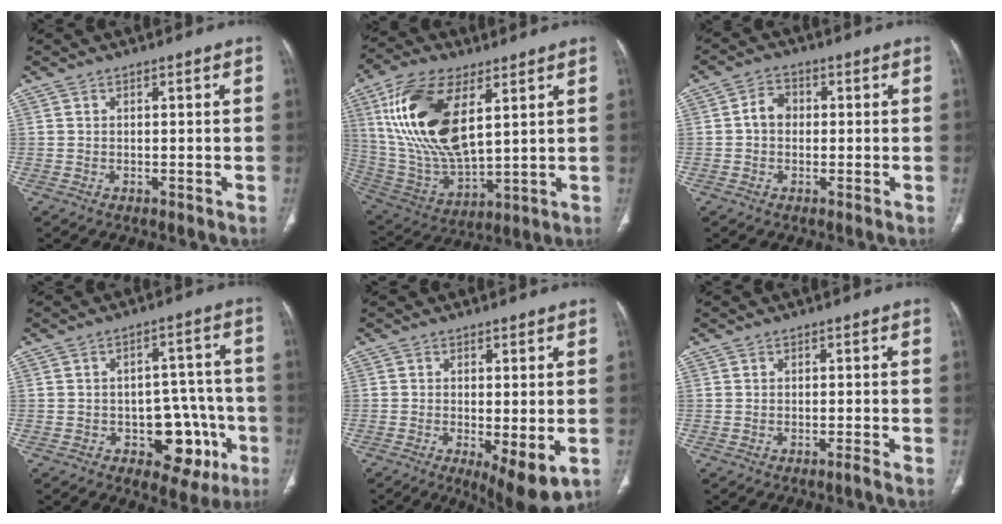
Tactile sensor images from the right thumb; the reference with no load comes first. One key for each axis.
{"total": 20.9, "fx": 7.1, "fy": 9.7, "fz": 17.0, "tx": -0.334, "ty": -0.031, "tz": 0.141}
{"total": 4.0, "fx": 0.1, "fy": 3.2, "fz": 2.3, "tx": -0.030, "ty": 0.014, "tz": -0.007}
{"total": 11.6, "fx": -4.2, "fy": 7.3, "fz": 8.1, "tx": -0.058, "ty": 0.035, "tz": -0.047}
{"total": 8.1, "fx": -2.2, "fy": 2.7, "fz": 7.3, "tx": -0.111, "ty": -0.023, "tz": -0.029}
{"total": 0.7, "fx": -0.5, "fy": -0.2, "fz": 0.4, "tx": -0.008, "ty": 0.002, "tz": -0.011}